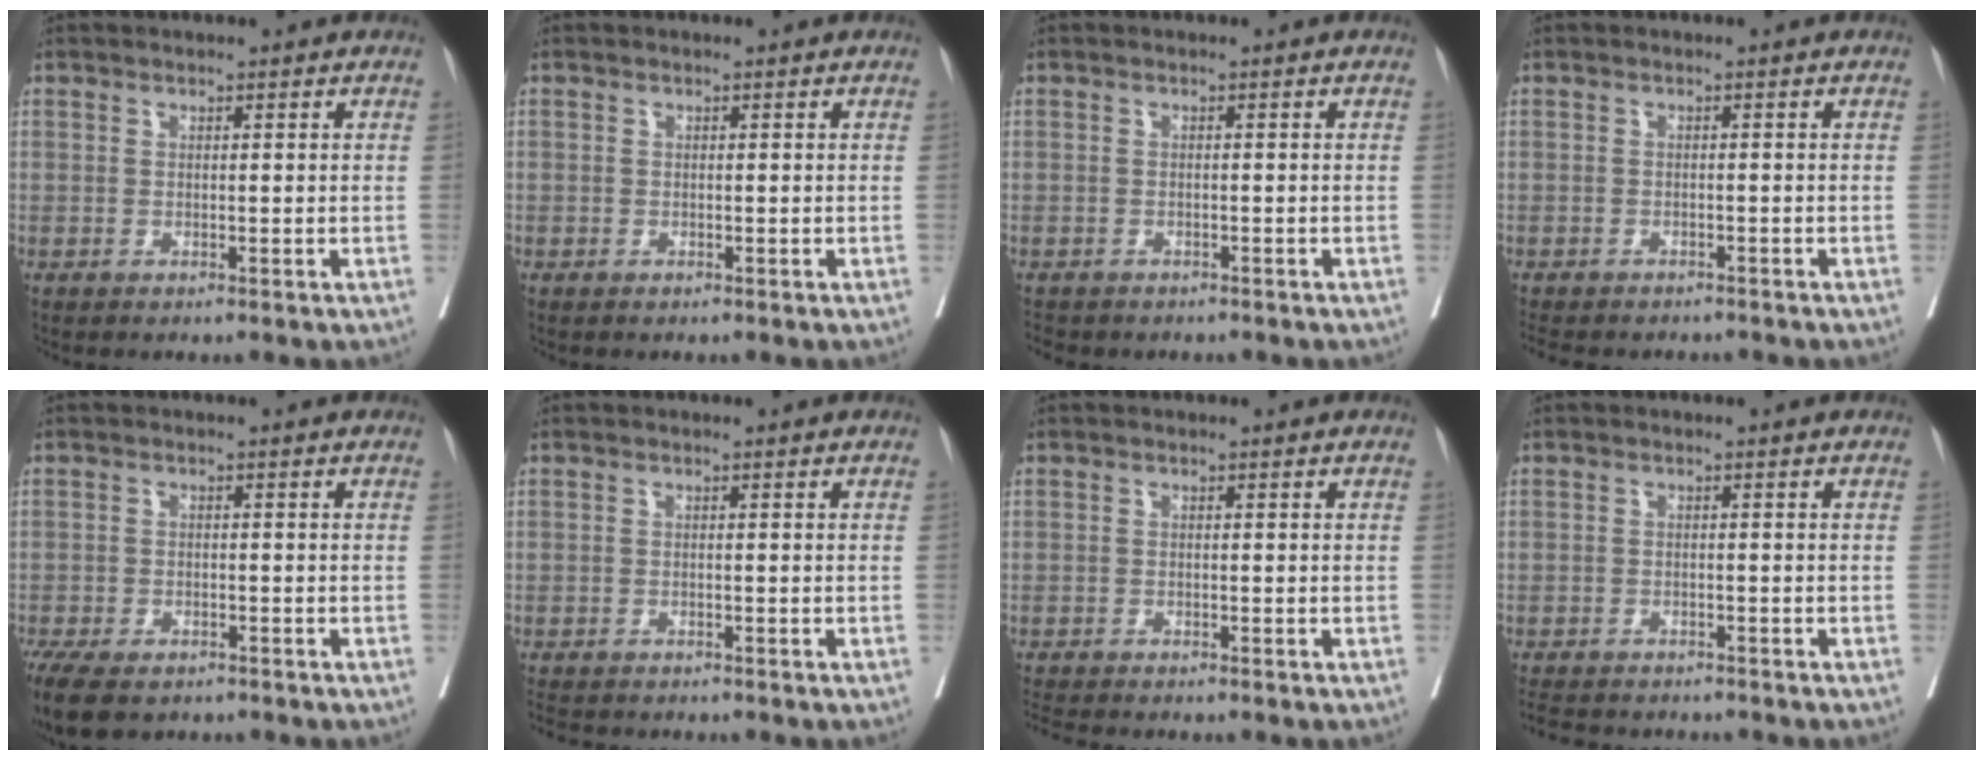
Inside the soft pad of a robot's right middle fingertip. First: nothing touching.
{"total": 0.7, "force": [-0.3, 0.6, -0.1], "torque": [-0.001, 0.005, -0.007]}
{"total": 4.7, "force": [-3.9, 2.1, 1.4], "torque": [-0.025, -0.004, -0.051]}
{"total": 9.0, "force": [-7.9, 3.1, 3.1], "torque": [-0.062, -0.005, -0.101]}
{"total": 10.6, "force": [-7.6, 5.0, 5.5], "torque": [-0.117, -0.014, -0.111]}
{"total": 4.9, "force": [-4.4, 1.2, 1.6], "torque": [-0.026, -0.009, -0.068]}
{"total": 4.2, "force": [-4.0, 0.0, 1.4], "torque": [-0.021, -0.014, -0.067]}
{"total": 9.0, "force": [-8.1, 2.5, 3.1], "torque": [-0.055, -0.007, -0.109]}